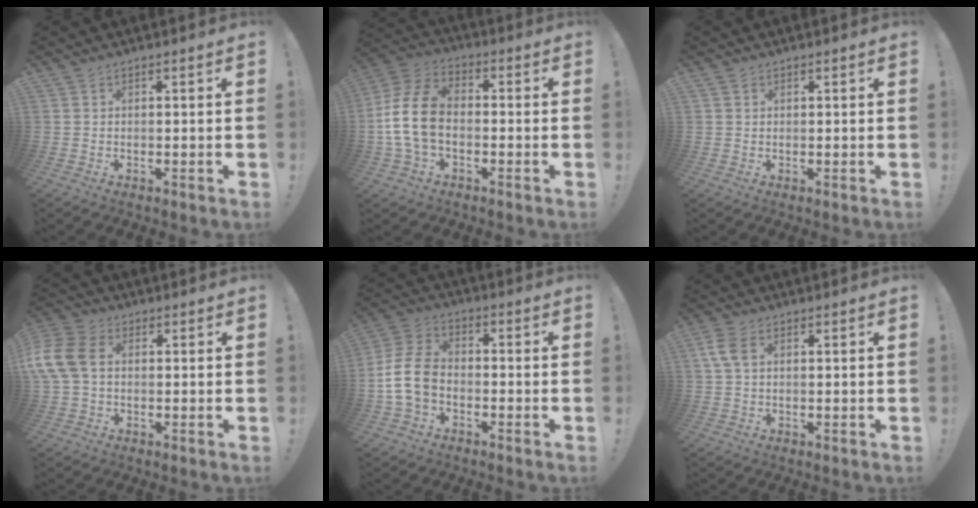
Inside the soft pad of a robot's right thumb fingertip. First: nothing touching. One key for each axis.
{"total": 14.3, "fx": -1.8, "fy": 9.8, "fz": 10.2, "tx": -0.196, "ty": 0.023, "tz": -0.031}
{"total": 0.9, "fx": 0.6, "fy": 0.6, "fz": 0.1, "tx": 0.002, "ty": -0.001, "tz": 0.011}
{"total": 11.7, "fx": 1.0, "fy": 8.0, "fz": 8.5, "tx": -0.189, "ty": 0.009, "tz": 0.023}
{"total": 11.5, "fx": -2.8, "fy": 8.2, "fz": 7.6, "tx": -0.146, "ty": 0.029, "tz": -0.045}
{"total": 5.2, "fx": 1.4, "fy": 3.3, "fz": 3.7, "tx": -0.079, "ty": 0.007, "tz": 0.029}